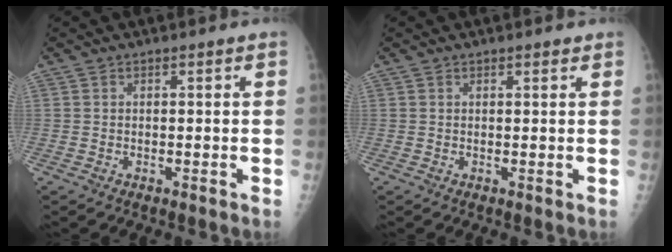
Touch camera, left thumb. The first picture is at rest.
{"total": 1.1, "force": [0.8, 0.3, 0.7], "torque": [-0.009, -0.003, 0.011]}